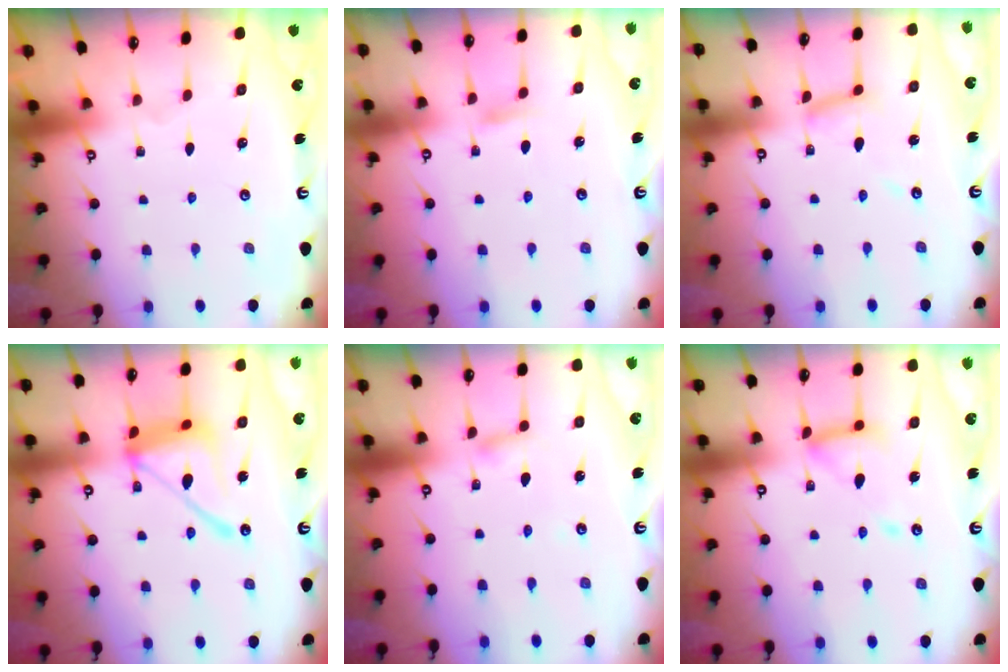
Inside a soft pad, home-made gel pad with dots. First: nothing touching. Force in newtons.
{"total": 4.3, "press": 4.2, "slide": 0.4}
{"total": 6.2, "press": 6.2, "slide": 0.3}
{"total": 15.5, "press": 15.4, "slide": 1.4}
{"total": 2.7, "press": 2.7, "slide": 0.3}
{"total": 12.9, "press": 12.9, "slide": 1.3}